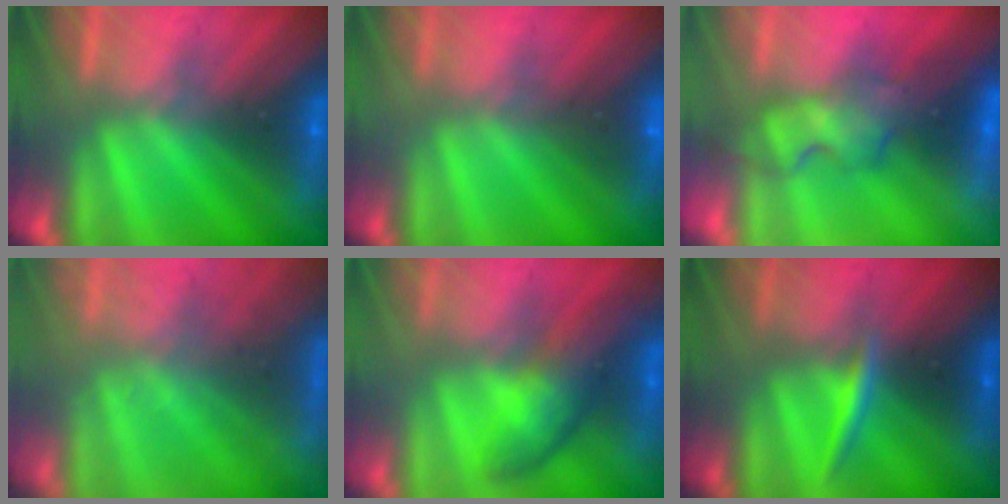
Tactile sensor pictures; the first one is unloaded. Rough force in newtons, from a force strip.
{"total": 3.0}
{"total": 3.7}
{"total": 9.3}
{"total": 7.4}
{"total": 2.3}